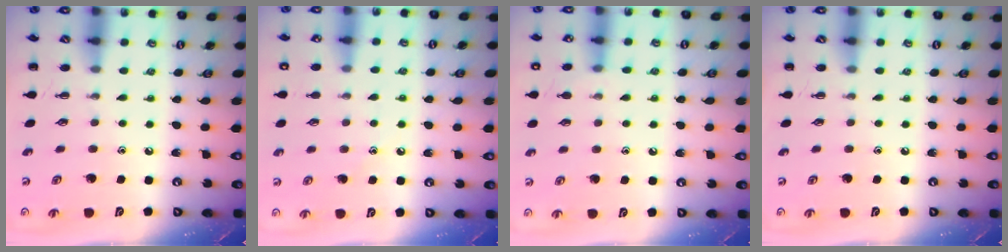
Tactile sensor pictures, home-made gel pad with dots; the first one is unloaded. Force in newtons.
{"total": 9.5, "press": 9.2, "slide": 2.5}
{"total": 9.5, "press": 9.1, "slide": 2.6}
{"total": 0.0}